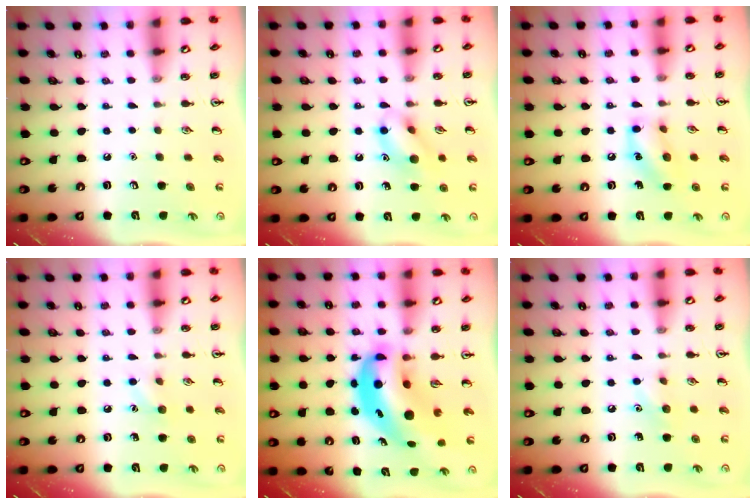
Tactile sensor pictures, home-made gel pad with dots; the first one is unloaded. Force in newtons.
{"total": 11.4, "press": 11.4, "slide": 0.8}
{"total": 10.8, "press": 10.7, "slide": 1.5}
{"total": 6.1, "press": 5.8, "slide": 1.8}
{"total": 12.0, "press": 11.5, "slide": 3.5}
{"total": 7.1, "press": 6.8, "slide": 1.8}